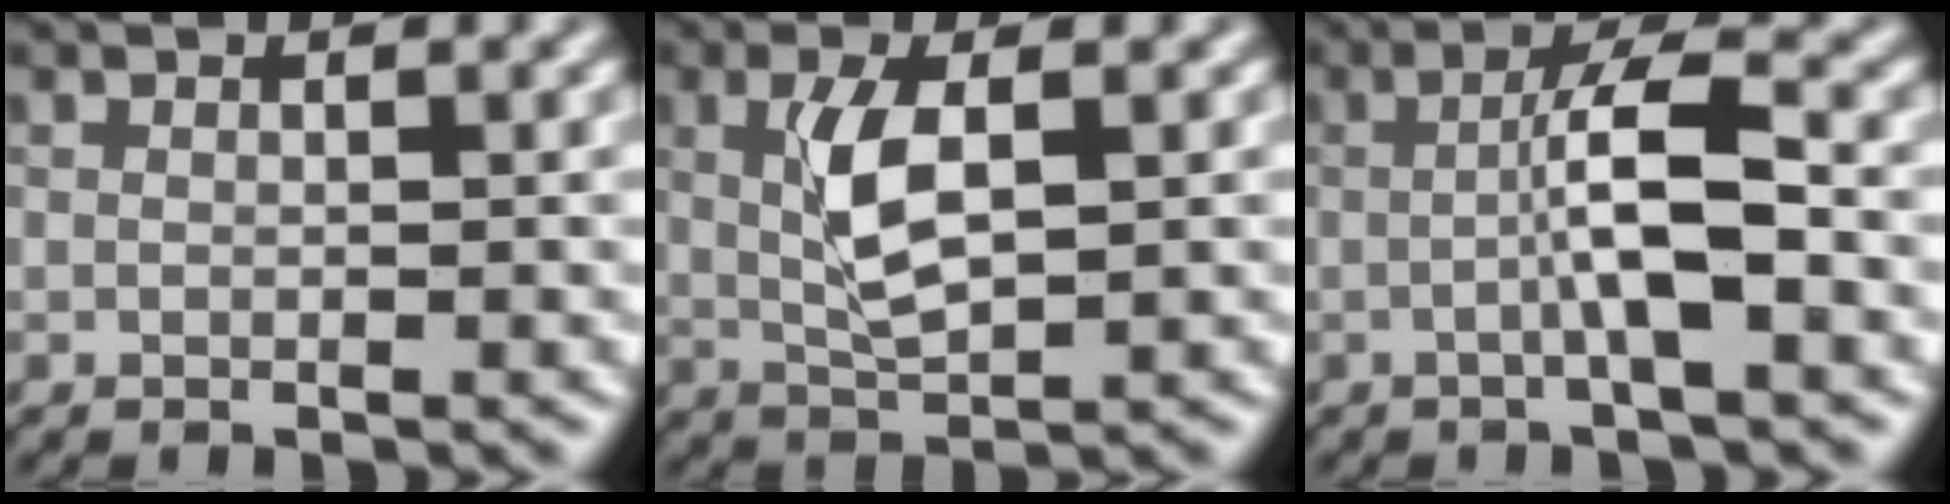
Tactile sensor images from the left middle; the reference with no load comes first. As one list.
[{"total": 3.8, "force": [0.4, 1.3, 3.5], "torque": [-0.078, 0.003, 0.013]}, {"total": 4.7, "force": [-0.4, 0.8, 4.6], "torque": [-0.081, 0.010, -0.008]}]